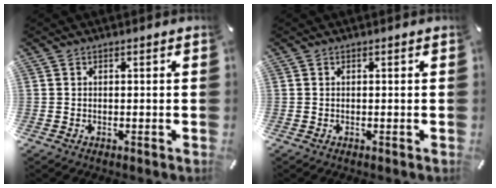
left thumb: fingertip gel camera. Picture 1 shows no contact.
{"total": 0.0}